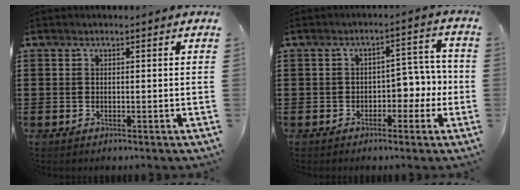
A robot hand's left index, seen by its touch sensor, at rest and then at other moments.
{"total": 4.5, "force": [-1.4, 2.9, 3.1], "torque": [-0.046, 0.004, -0.037]}